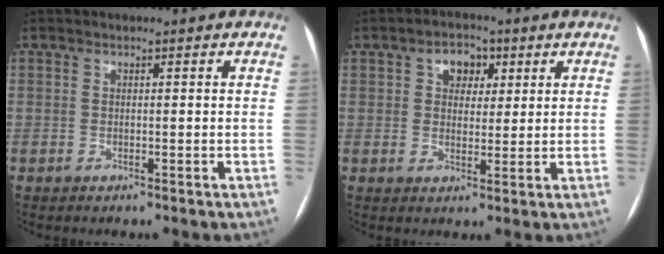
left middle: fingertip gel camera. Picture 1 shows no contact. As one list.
[{"total": 4.8, "force": [2.0, 3.4, 2.8], "torque": [-0.041, 0.015, 0.032]}]